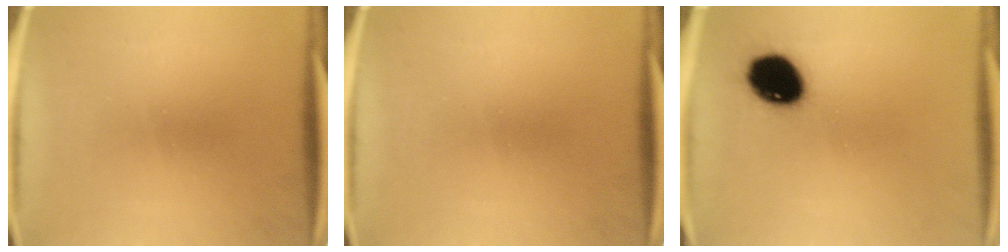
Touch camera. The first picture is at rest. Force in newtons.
{"total": 0.0}
{"total": 12.9}